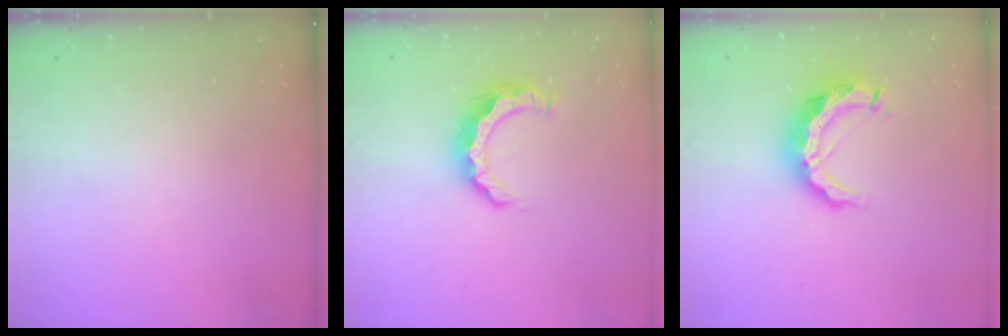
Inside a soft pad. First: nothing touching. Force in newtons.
{"total": 8.1, "press": 8.1, "slide": 0.5}
{"total": 11.6, "press": 11.6, "slide": 1.1}